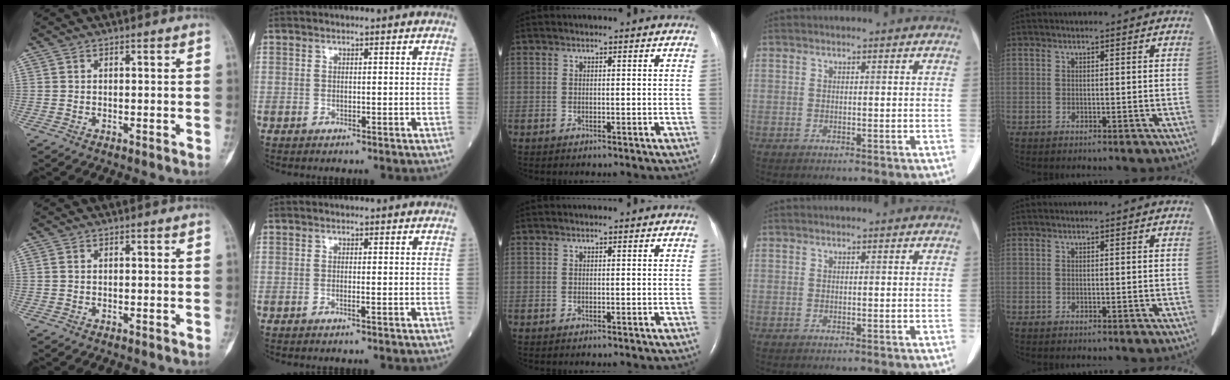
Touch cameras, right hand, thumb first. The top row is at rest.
{"thumb": {"total": 0.6, "force": [0.2, 0.4, 0.4], "torque": [-0.011, 0.003, 0.006]}, "index": {"total": 0.7, "force": [-0.2, -0.1, 0.6], "torque": [-0.011, -0.001, -0.005]}}